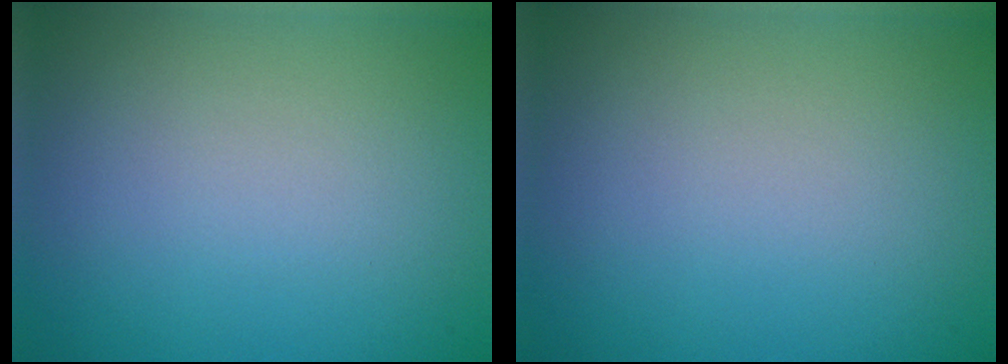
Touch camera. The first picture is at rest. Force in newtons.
{"total": 0.0}